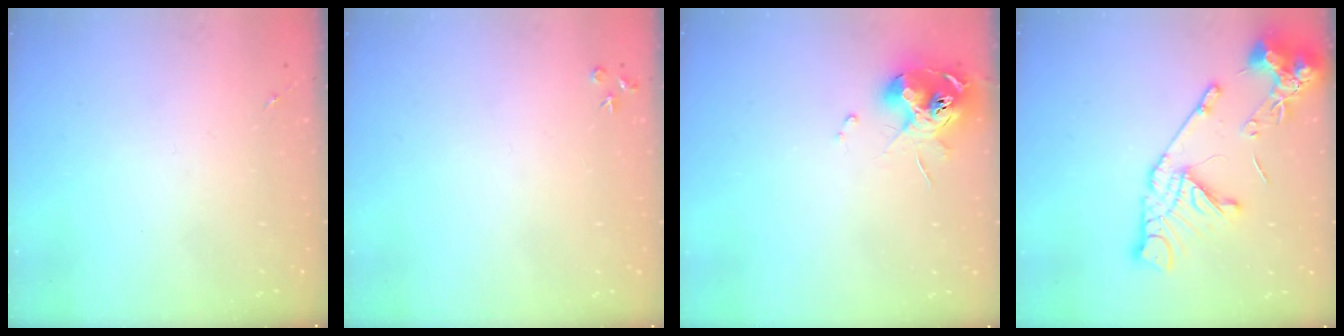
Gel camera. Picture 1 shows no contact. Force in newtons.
{"total": 3.5, "press": 3.5, "slide": 0.4}
{"total": 10.7, "press": 10.6, "slide": 0.9}
{"total": 16.8, "press": 16.6, "slide": 1.9}